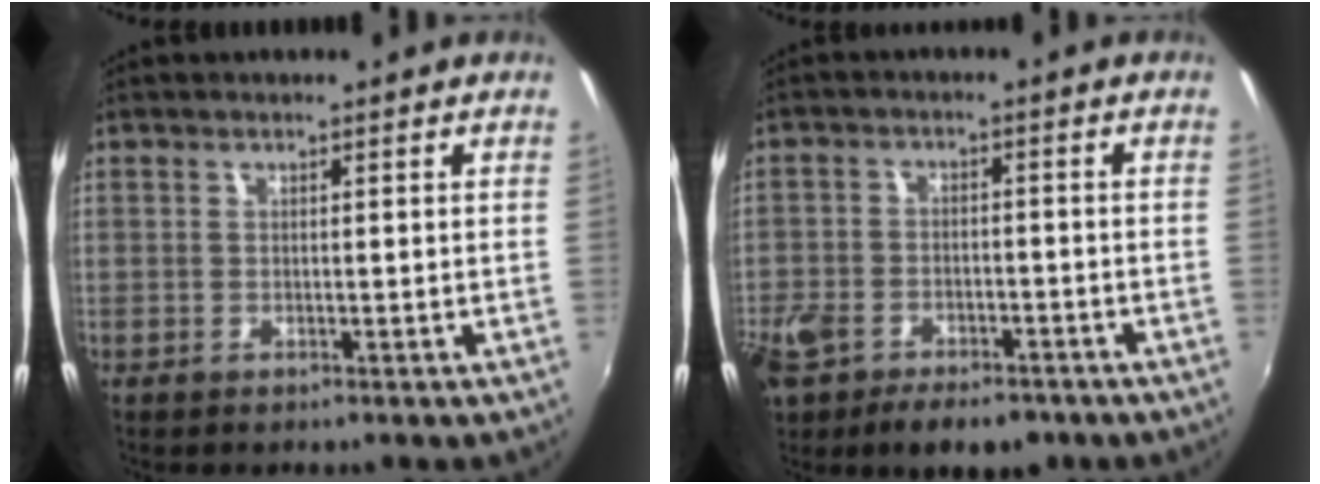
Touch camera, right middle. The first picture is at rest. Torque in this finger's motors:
{"motor_torque": [1.07, -1.07, 0.21, 0.09]}